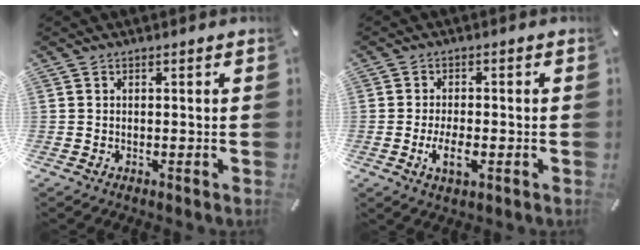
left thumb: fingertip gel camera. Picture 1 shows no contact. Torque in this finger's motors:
{"motor_torque": [0.37, 0.44, 1.05, -0.36, 0.14]}